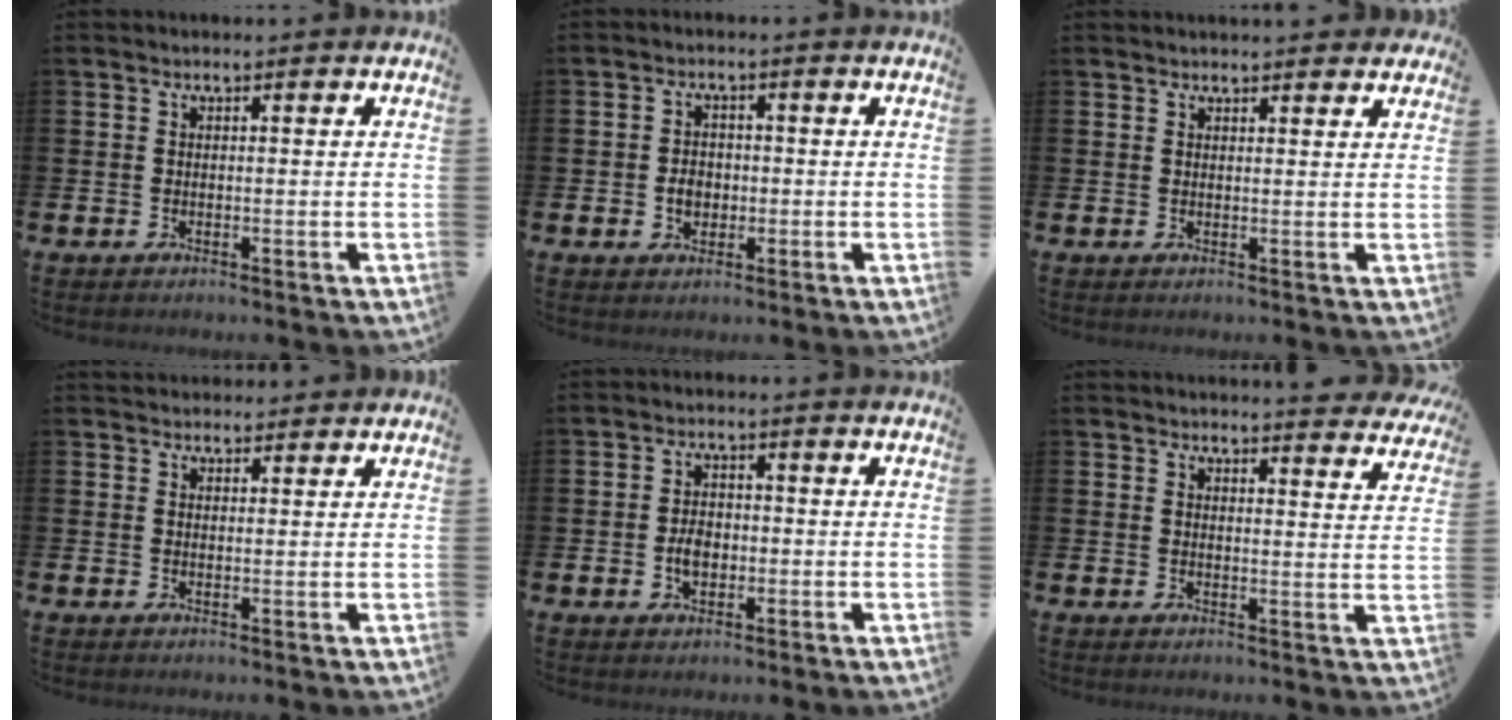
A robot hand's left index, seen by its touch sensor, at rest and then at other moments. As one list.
[{"total": 2.8, "force": [-0.4, 2.3, 1.6], "torque": [-0.018, -0.001, -0.014]}, {"total": 1.8, "force": [1.8, 0.2, 0.0], "torque": [0.009, -0.008, 0.030]}, {"total": 2.1, "force": [2.0, 0.6, -0.1], "torque": [0.011, -0.007, 0.035]}, {"total": 3.1, "force": [-0.6, 2.2, 2.1], "torque": [-0.032, 0.002, -0.014]}, {"total": 3.9, "force": [3.9, 0.0, 0.1], "torque": [0.009, -0.030, 0.068]}]